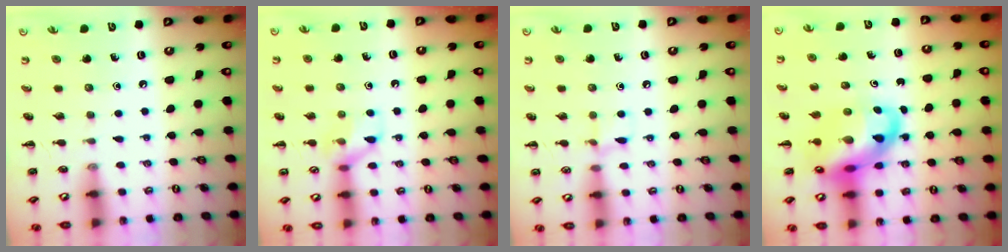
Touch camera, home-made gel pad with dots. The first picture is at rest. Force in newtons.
{"total": 8.3, "press": 8.2, "slide": 1.3}
{"total": 5.6, "press": 5.3, "slide": 1.8}
{"total": 15.6, "press": 15.0, "slide": 4.0}